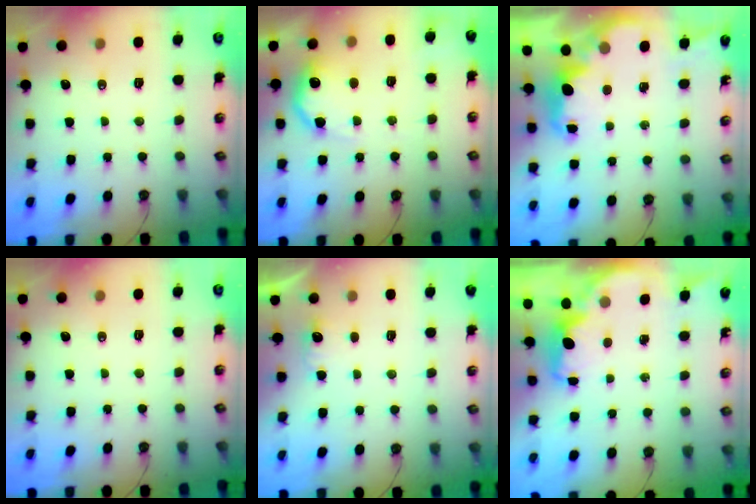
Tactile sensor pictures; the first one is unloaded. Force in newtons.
{"total": 13.3, "press": 13.2, "slide": 0.6}
{"total": 2.8, "press": 2.7, "slide": 0.7}
{"total": 0.0}
{"total": 2.6, "press": 2.4, "slide": 0.8}
{"total": 1.9, "press": 1.8, "slide": 0.7}